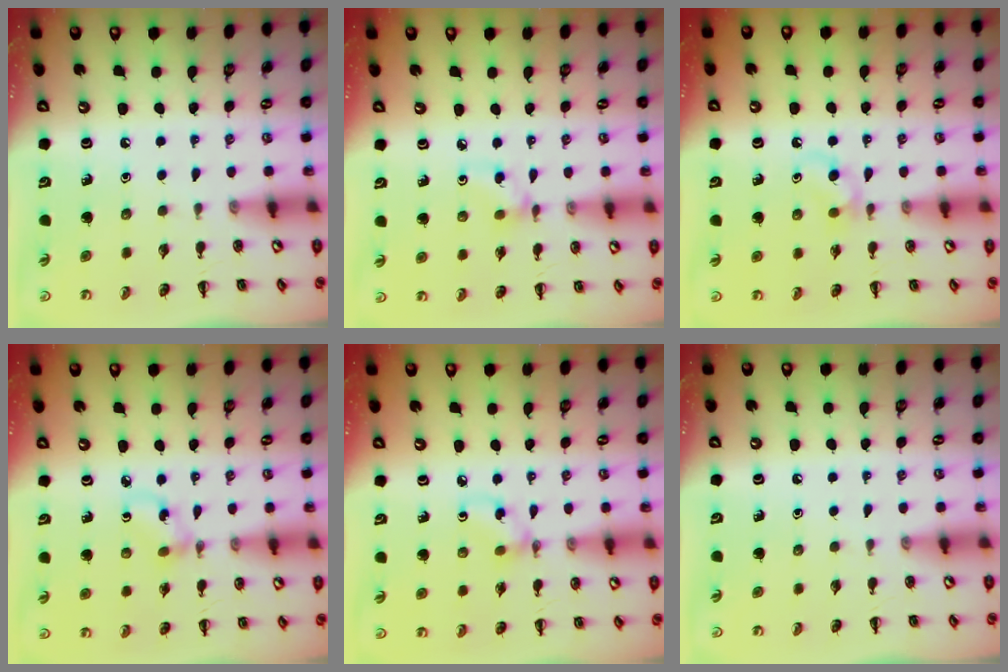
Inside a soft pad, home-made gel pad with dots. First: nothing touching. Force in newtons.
{"total": 3.0, "press": 2.8, "slide": 1.1}
{"total": 4.6, "press": 4.4, "slide": 1.5}
{"total": 3.0, "press": 2.9, "slide": 0.7}
{"total": 2.9, "press": 2.9, "slide": 0.3}
{"total": 0.0}